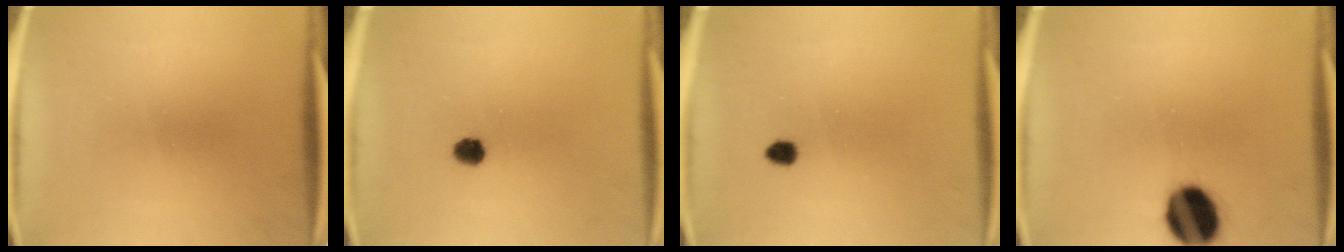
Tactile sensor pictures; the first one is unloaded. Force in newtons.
{"total": 2.7}
{"total": 1.8}
{"total": 12.7}